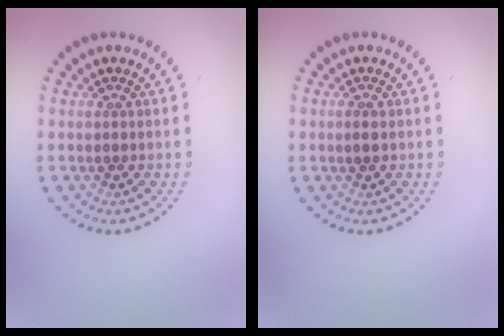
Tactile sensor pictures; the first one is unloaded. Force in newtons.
{"total": 0.9, "press": 0.9, "slide": 0.2}